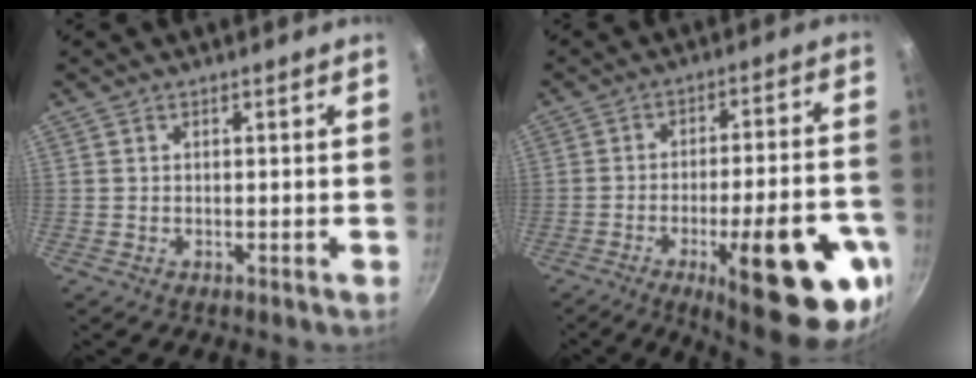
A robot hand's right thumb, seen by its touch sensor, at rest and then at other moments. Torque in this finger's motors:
{"motor_torque": [2.44, 2.57, 1.36, -1.40, 0.48]}